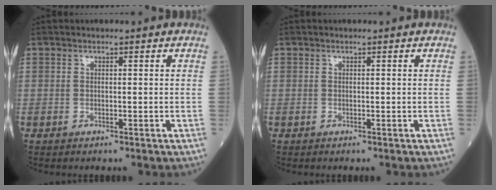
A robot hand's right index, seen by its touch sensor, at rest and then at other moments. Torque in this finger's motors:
{"motor_torque": [0.02, 0.01, 0.00, 0.00]}